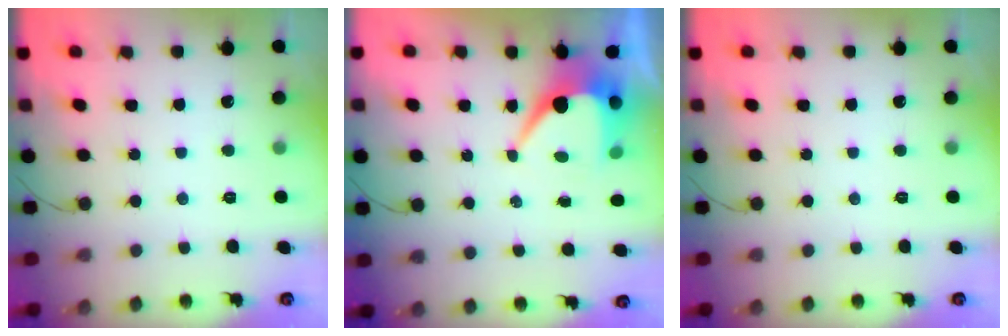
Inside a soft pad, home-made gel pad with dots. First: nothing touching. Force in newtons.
{"total": 8.0, "press": 8.0, "slide": 0.6}
{"total": 0.0}